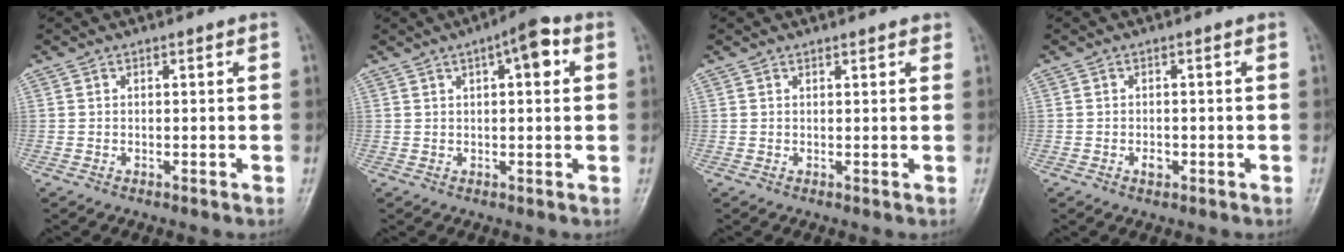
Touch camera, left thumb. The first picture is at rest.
{"total": 6.3, "force": [2.2, 2.1, 5.5], "torque": [-0.069, 0.011, 0.024]}
{"total": 1.5, "force": [1.1, 0.5, 0.8], "torque": [-0.006, -0.003, 0.012]}
{"total": 1.7, "force": [-0.7, 1.1, 1.1], "torque": [-0.015, 0.005, -0.010]}